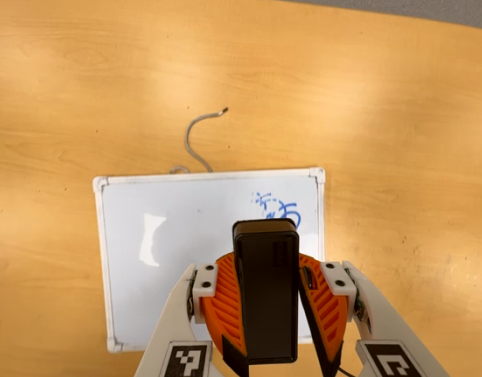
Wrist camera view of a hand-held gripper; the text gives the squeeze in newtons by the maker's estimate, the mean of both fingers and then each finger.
{"total": 9.9, "left": 9.7, "right": 10.0}